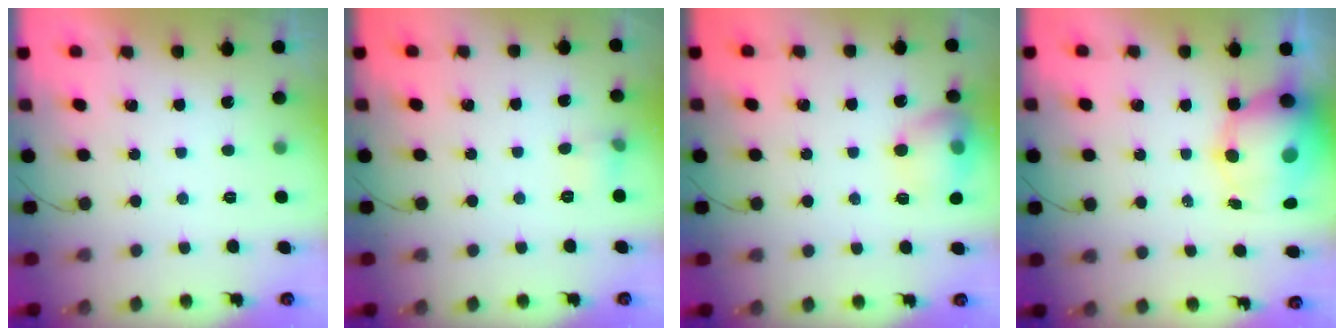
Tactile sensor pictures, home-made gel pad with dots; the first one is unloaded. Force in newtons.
{"total": 4.9, "press": 4.7, "slide": 1.6}
{"total": 12.8, "press": 12.7, "slide": 1.7}
{"total": 11.9, "press": 11.5, "slide": 3.0}